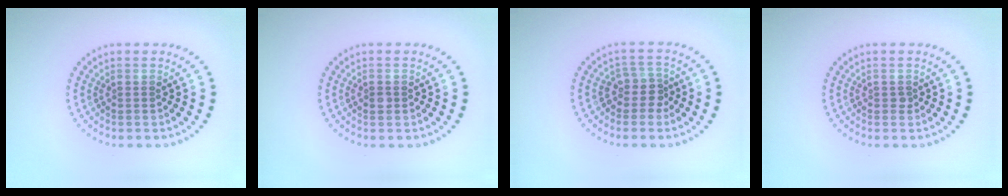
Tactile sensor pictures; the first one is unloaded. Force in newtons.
{"total": 0.8, "press": 0.8, "slide": 0.1}
{"total": 2.1, "press": 1.5, "slide": 1.4}
{"total": 0.5, "press": 0.4, "slide": 0.3}